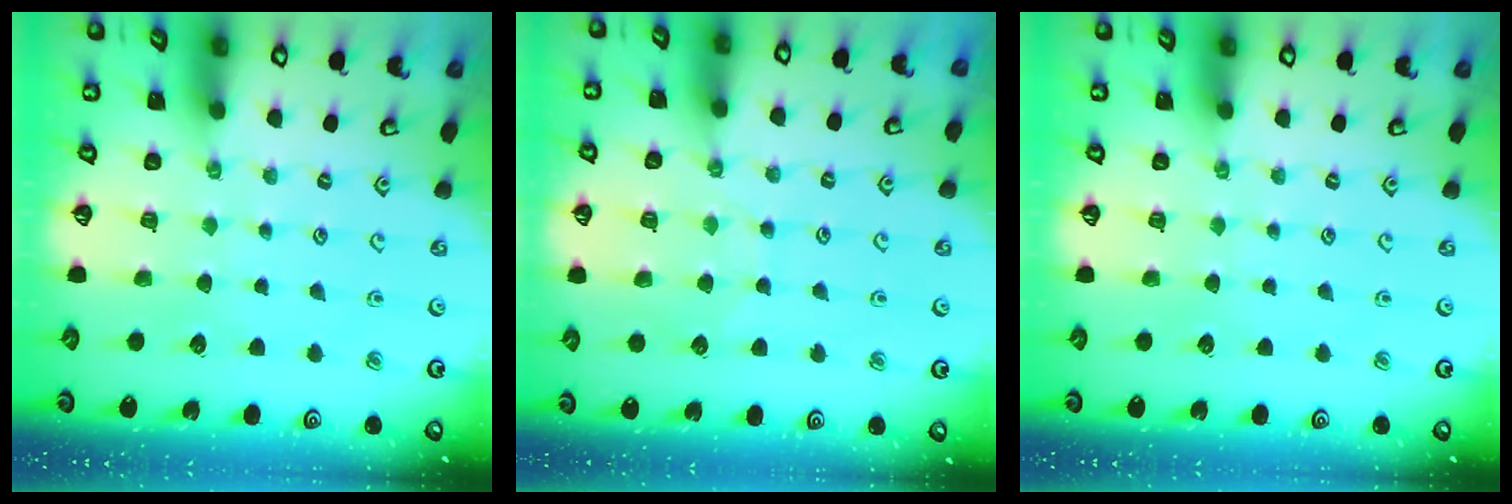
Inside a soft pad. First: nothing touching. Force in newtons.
{"total": 6.6, "press": 6.5, "slide": 0.6}
{"total": 0.0}